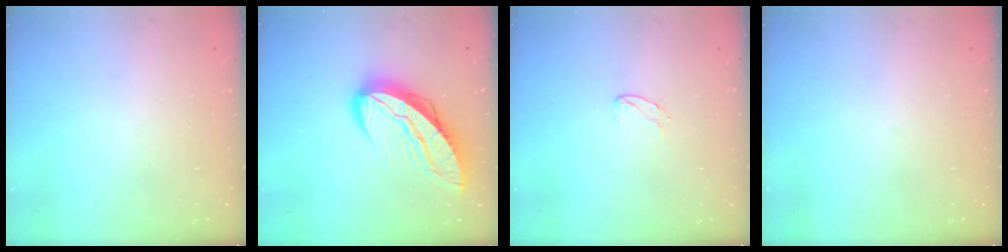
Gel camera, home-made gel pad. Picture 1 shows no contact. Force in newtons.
{"total": 13.6, "press": 13.5, "slide": 1.2}
{"total": 3.8, "press": 3.7, "slide": 0.3}
{"total": 0.0}